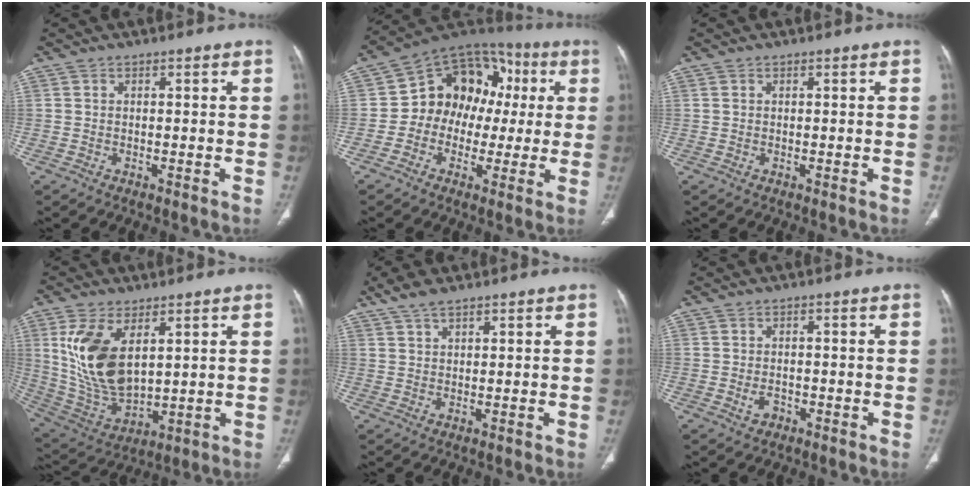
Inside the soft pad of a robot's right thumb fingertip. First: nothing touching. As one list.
[{"total": 15.7, "force": [0.4, 12.7, 9.2], "torque": [-0.084, 0.044, -0.003]}, {"total": 0.0}, {"total": 15.6, "force": [4.9, 8.2, 12.3], "torque": [-0.240, -0.023, 0.116]}, {"total": 4.2, "force": [3.1, 1.4, 2.4], "torque": [-0.053, 0.001, 0.066]}, {"total": 1.9, "force": [-0.7, 1.4, 1.0], "torque": [-0.016, 0.005, -0.007]}]